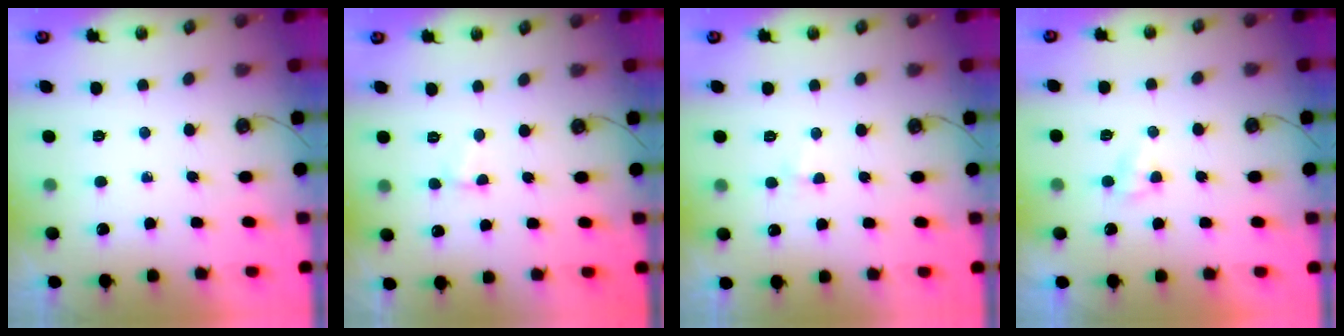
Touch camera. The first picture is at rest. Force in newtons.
{"total": 1.1, "press": 1.0, "slide": 0.3}
{"total": 3.1, "press": 3.0, "slide": 0.5}
{"total": 4.1, "press": 4.1, "slide": 0.6}